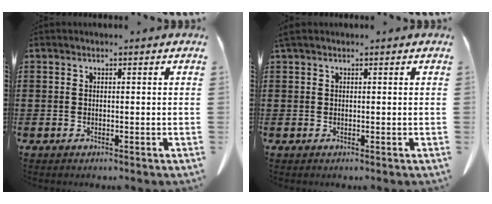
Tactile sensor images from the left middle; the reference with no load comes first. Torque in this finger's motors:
{"motor_torque": [0.76, 0.10, 0.14, 0.12]}